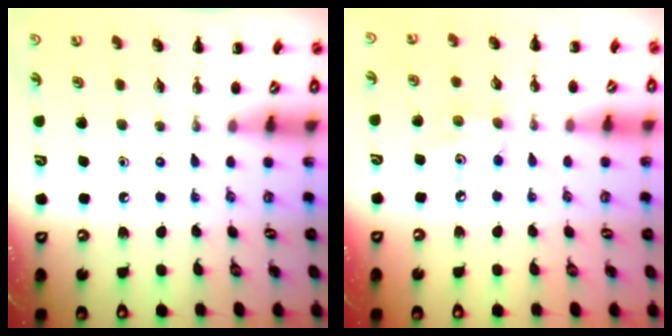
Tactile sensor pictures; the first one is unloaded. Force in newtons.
{"total": 4.6, "press": 4.6, "slide": 0.8}